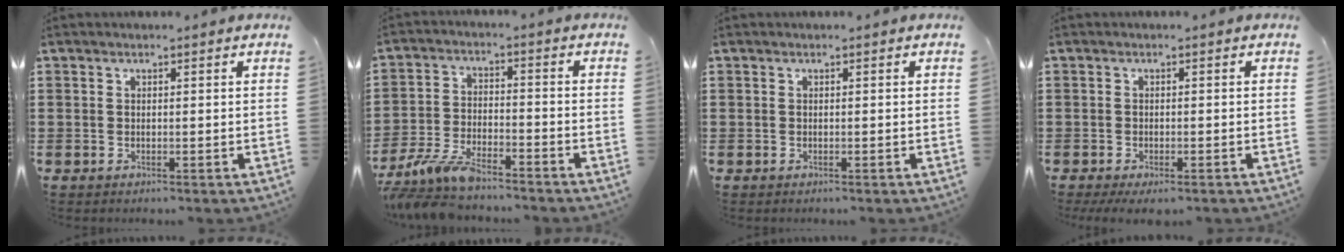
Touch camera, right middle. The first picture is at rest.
{"total": 7.4, "force": [-6.5, 1.3, 3.3], "torque": [-0.082, -0.002, -0.129]}
{"total": 0.0}
{"total": 1.1, "force": [-0.8, 0.2, 0.7], "torque": [-0.014, -0.004, -0.014]}